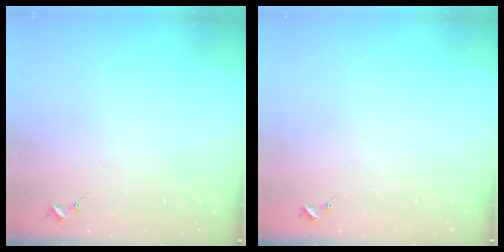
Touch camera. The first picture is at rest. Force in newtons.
{"total": 0.0}